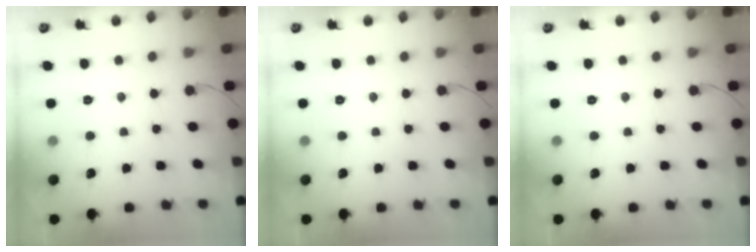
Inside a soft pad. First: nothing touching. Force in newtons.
{"total": 0.0}
{"total": 0.0}